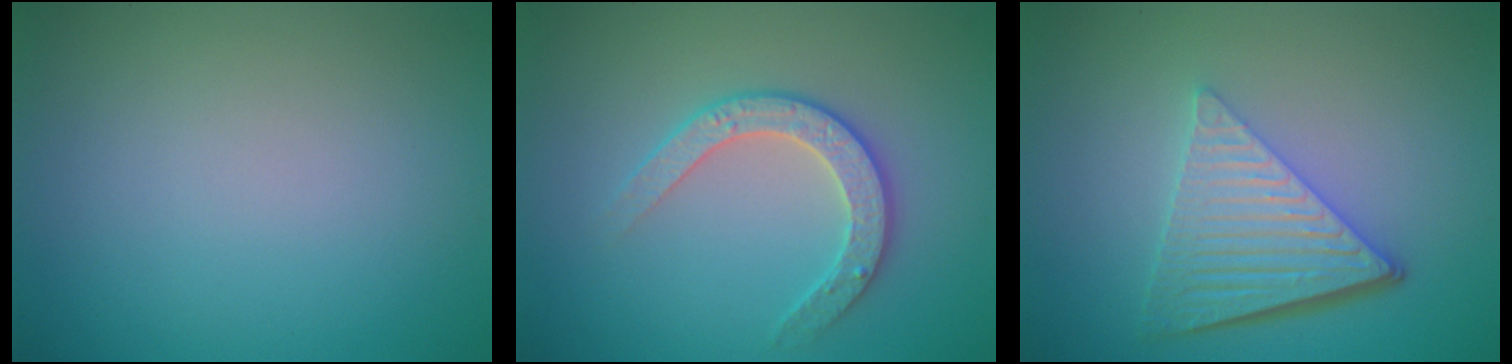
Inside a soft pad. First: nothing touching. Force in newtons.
{"total": 2.9, "press": 2.8, "slide": 0.8}
{"total": 6.4, "press": 4.3, "slide": 4.7}